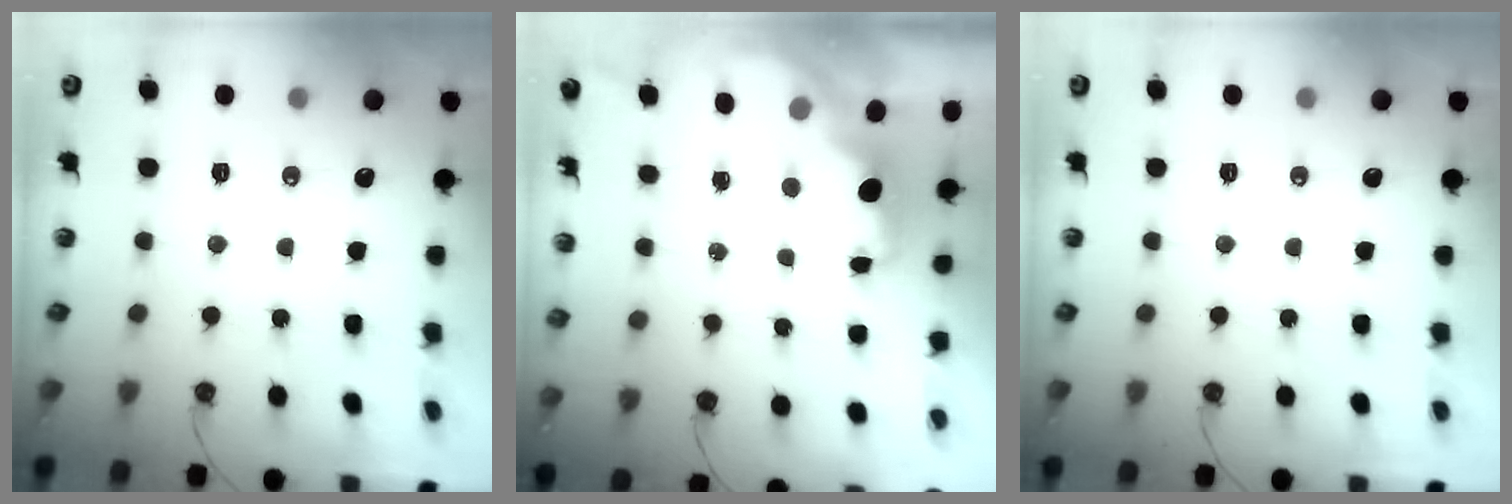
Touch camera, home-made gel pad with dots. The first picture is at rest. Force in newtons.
{"total": 1.9, "press": 1.7, "slide": 0.7}
{"total": 0.0}